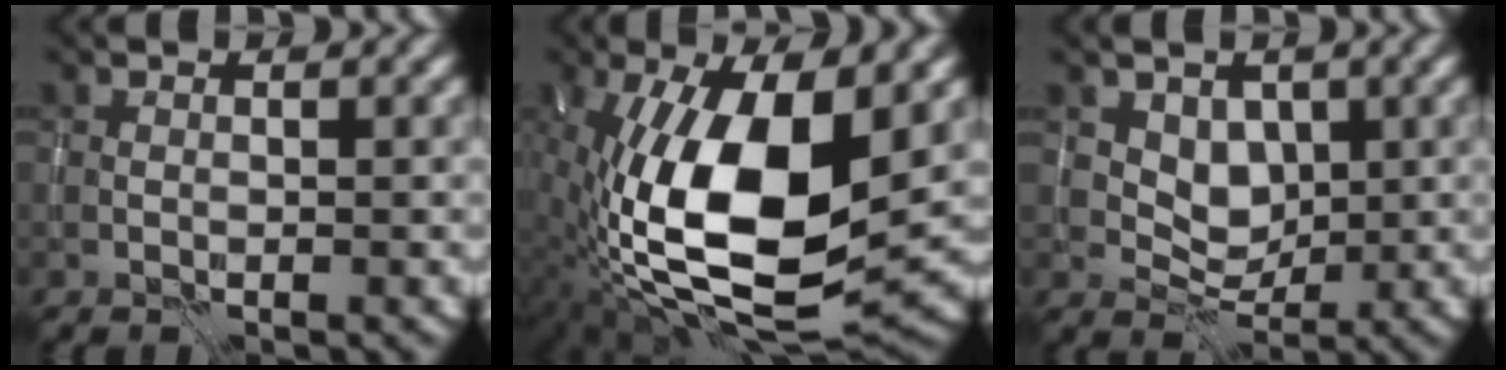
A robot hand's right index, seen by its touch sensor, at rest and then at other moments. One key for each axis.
{"total": 15.1, "fx": -1.0, "fy": 6.5, "fz": 13.6, "tx": -0.246, "ty": -0.004, "tz": -0.021}
{"total": 2.8, "fx": 1.2, "fy": 2.2, "fz": 1.3, "tx": -0.026, "ty": -0.013, "tz": 0.024}